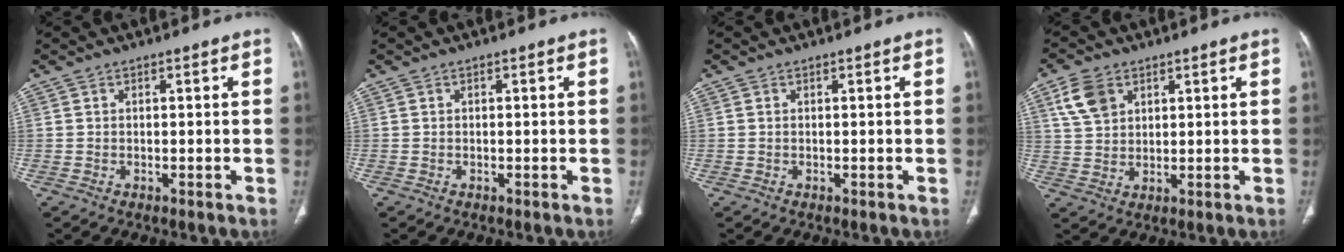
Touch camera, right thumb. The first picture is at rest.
{"total": 0.0}
{"total": 0.0}
{"total": 7.1, "force": [3.5, 4.8, 3.9], "torque": [-0.063, -0.007, 0.072]}